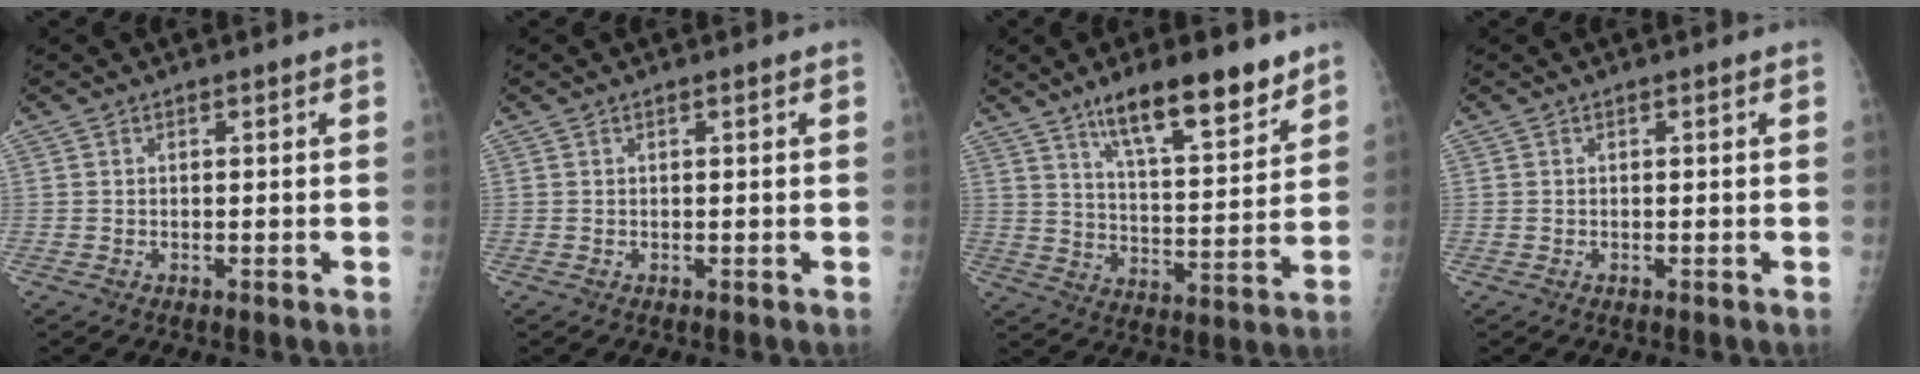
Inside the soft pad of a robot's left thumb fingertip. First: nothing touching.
{"total": 0.0}
{"total": 15.5, "force": [10.7, 4.2, 10.4], "torque": [-0.136, -0.061, 0.178]}
{"total": 0.0}